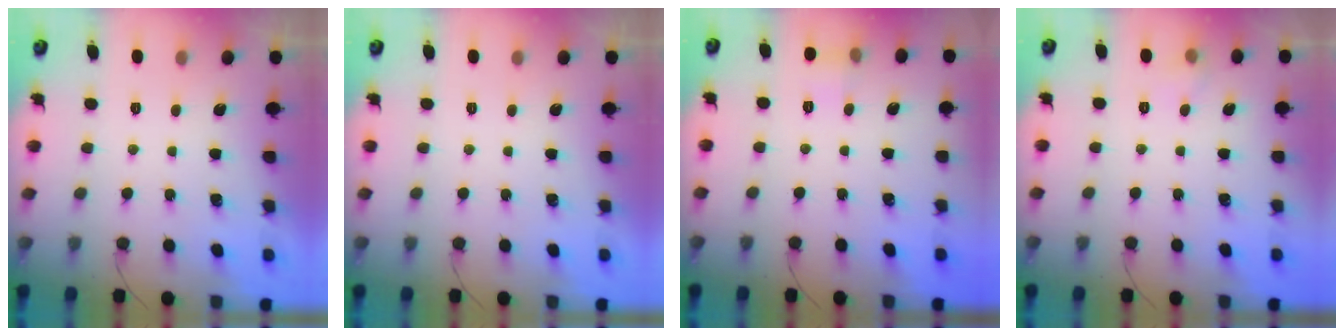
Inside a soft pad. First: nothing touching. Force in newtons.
{"total": 0.0}
{"total": 5.5, "press": 5.1, "slide": 2.0}
{"total": 3.9, "press": 3.5, "slide": 1.7}